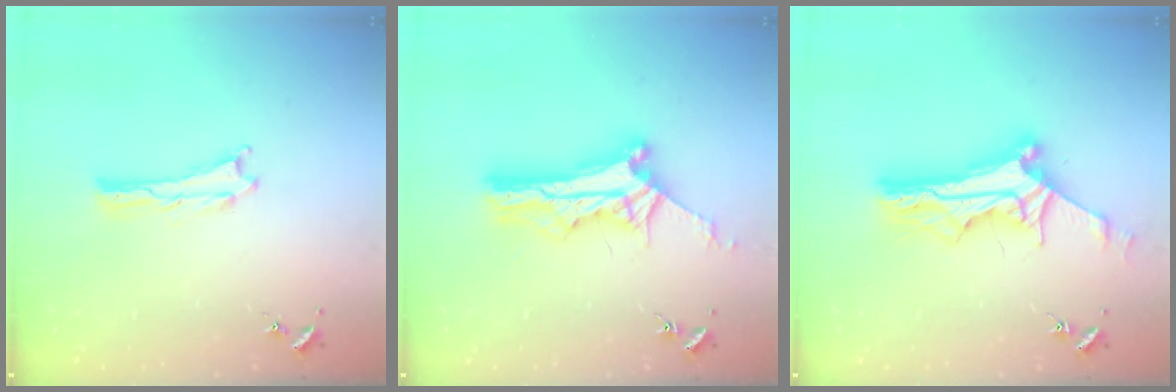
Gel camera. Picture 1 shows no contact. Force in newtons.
{"total": 9.2, "press": 9.2, "slide": 0.4}
{"total": 11.4, "press": 11.4, "slide": 1.0}